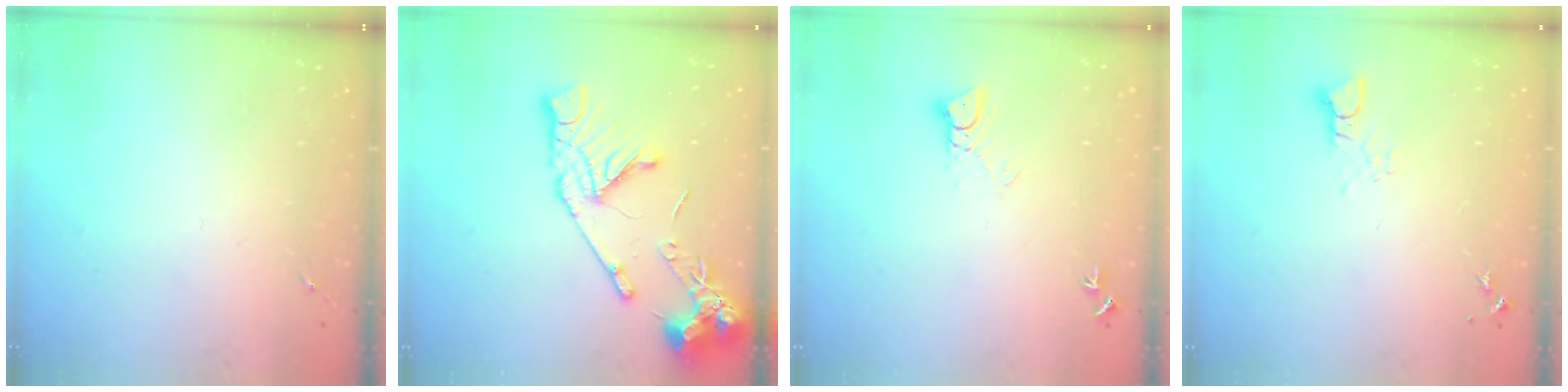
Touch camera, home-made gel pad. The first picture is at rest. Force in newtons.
{"total": 16.8, "press": 16.6, "slide": 1.9}
{"total": 4.7, "press": 4.7, "slide": 0.2}
{"total": 3.4, "press": 3.4, "slide": 0.3}